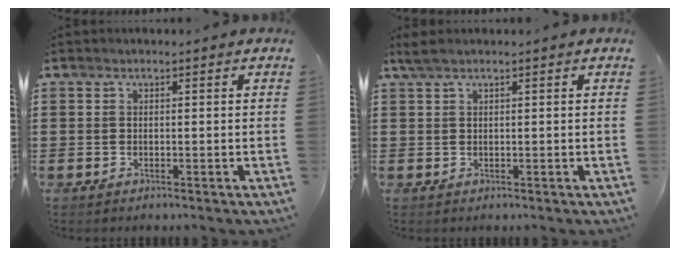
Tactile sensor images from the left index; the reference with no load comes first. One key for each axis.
{"total": 1.2, "fx": 0.6, "fy": 0.1, "fz": 1.1, "tx": -0.021, "ty": 0.000, "tz": 0.011}